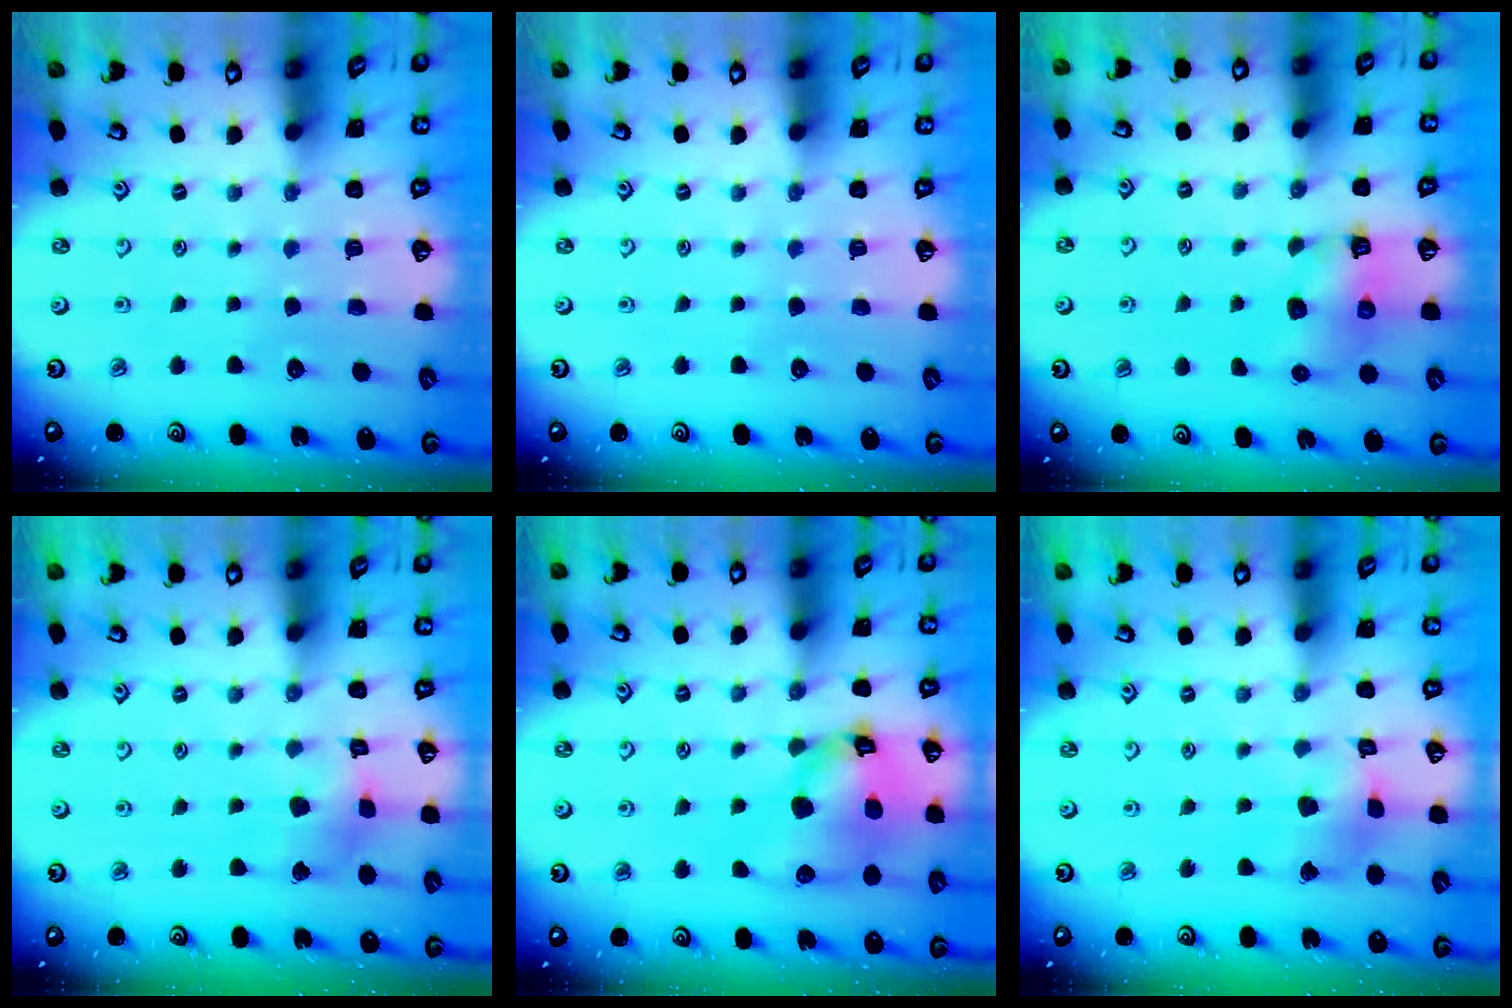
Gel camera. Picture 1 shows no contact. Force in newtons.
{"total": 0.0}
{"total": 6.4, "press": 6.3, "slide": 0.8}
{"total": 9.4, "press": 9.3, "slide": 1.0}
{"total": 15.4, "press": 15.3, "slide": 2.0}
{"total": 10.0, "press": 10.0, "slide": 1.2}